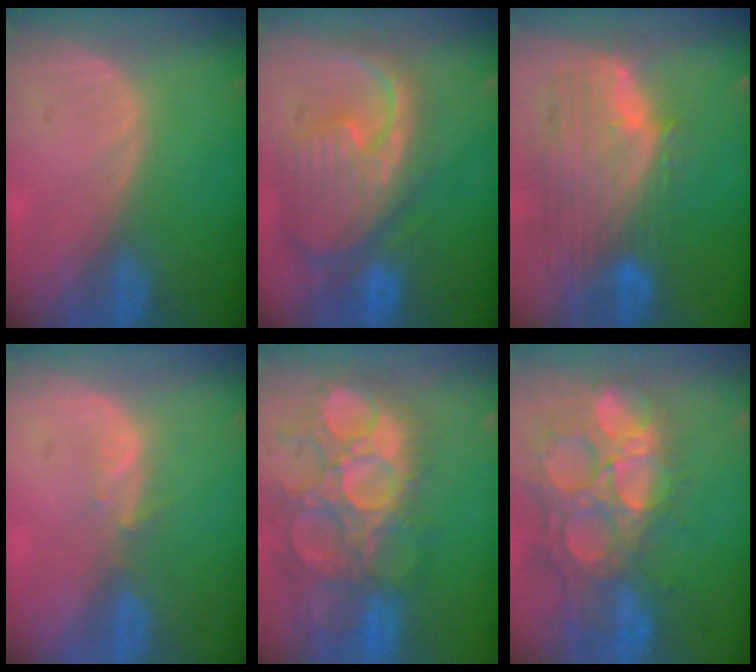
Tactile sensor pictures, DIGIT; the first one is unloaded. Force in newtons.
{"total": 12.4, "press": 10.6, "slide": 6.5}
{"total": 11.7, "press": 10.0, "slide": 6.1}
{"total": 1.7, "press": 1.5, "slide": 0.8}
{"total": 14.9, "press": 12.8, "slide": 7.7}
{"total": 14.8, "press": 12.3, "slide": 8.3}